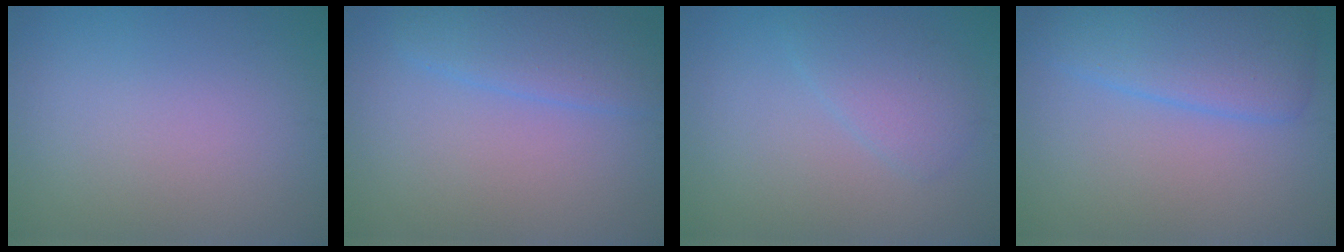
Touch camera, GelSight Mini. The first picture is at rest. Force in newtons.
{"total": 3.4, "press": 3.4, "slide": 0.1}
{"total": 2.3, "press": 2.3, "slide": 0.2}
{"total": 5.0, "press": 5.0, "slide": 0.3}